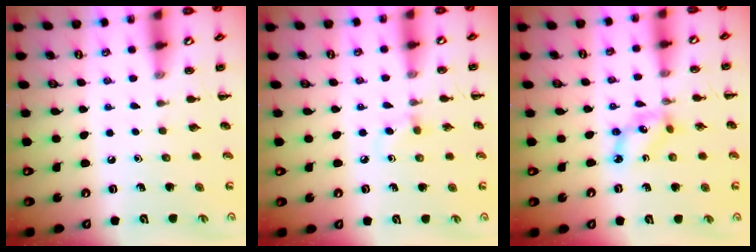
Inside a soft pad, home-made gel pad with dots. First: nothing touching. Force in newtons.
{"total": 4.2, "press": 3.9, "slide": 1.3}
{"total": 5.2, "press": 5.0, "slide": 1.3}